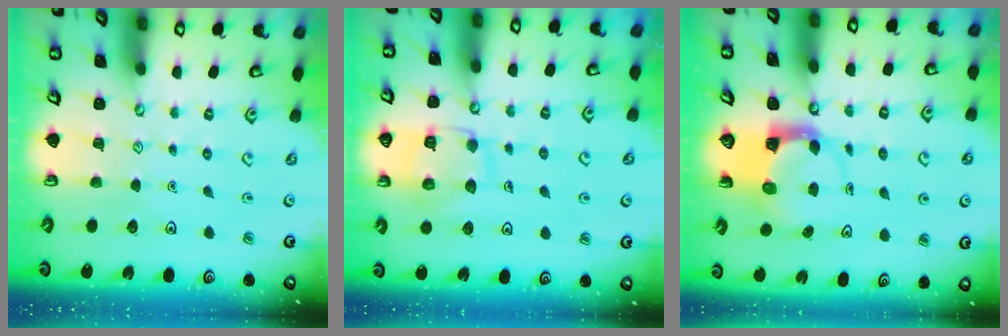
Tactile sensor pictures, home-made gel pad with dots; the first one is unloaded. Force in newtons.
{"total": 12.7, "press": 12.7, "slide": 1.3}
{"total": 3.7, "press": 3.6, "slide": 0.5}